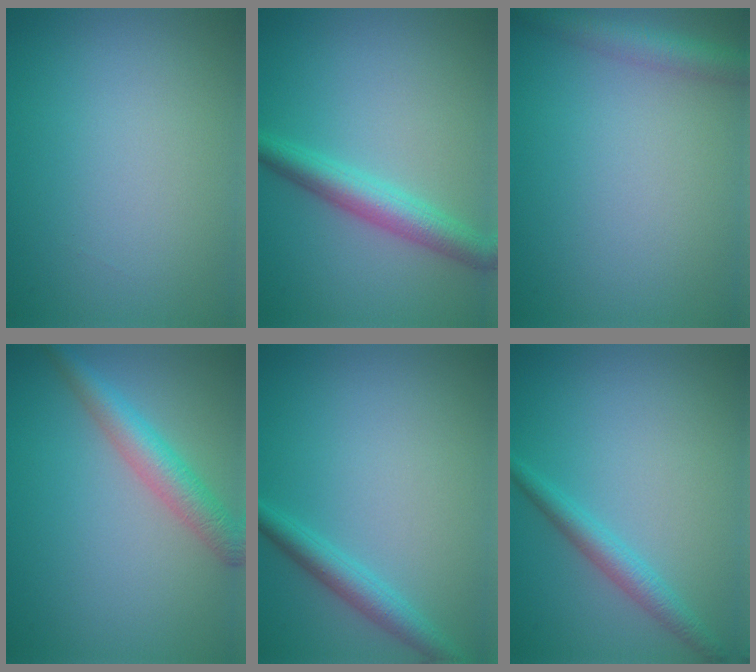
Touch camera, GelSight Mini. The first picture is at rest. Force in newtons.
{"total": 3.8, "press": 3.8, "slide": 0.2}
{"total": 2.9, "press": 2.9, "slide": 0.1}
{"total": 3.6, "press": 3.6, "slide": 0.1}
{"total": 2.7, "press": 2.7, "slide": 0.1}
{"total": 2.3, "press": 2.3, "slide": 0.2}